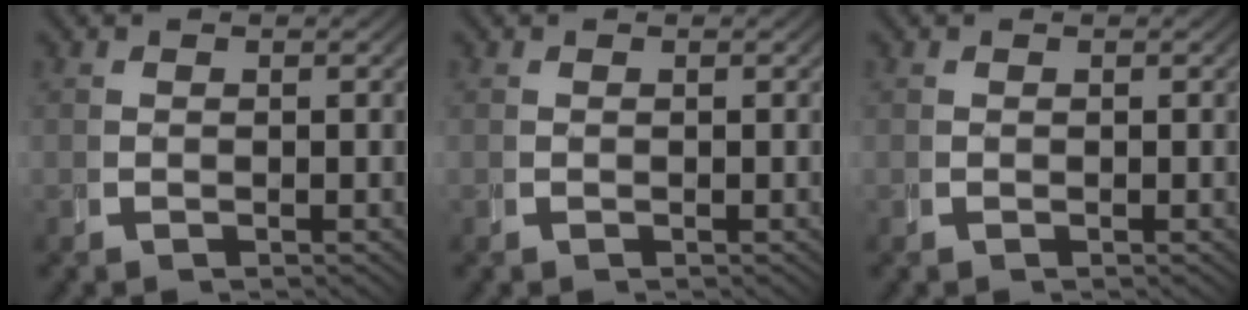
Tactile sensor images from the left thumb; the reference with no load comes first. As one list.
[{"total": 0.0}, {"total": 0.0}]